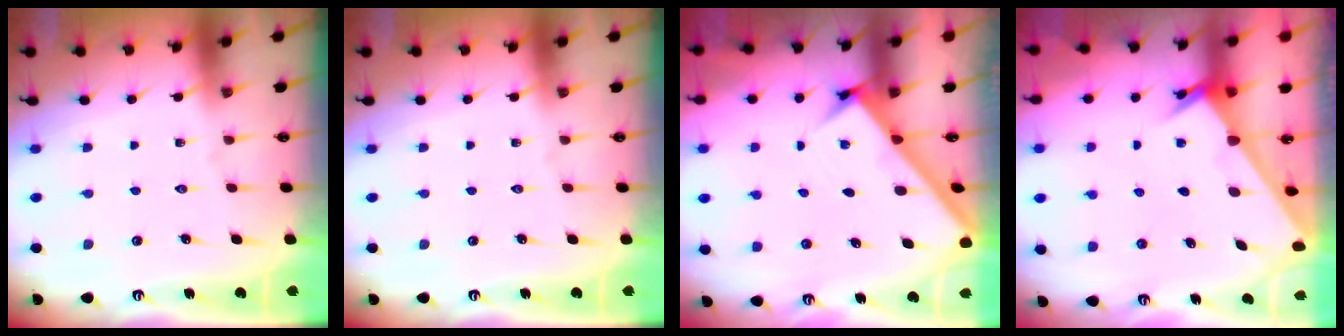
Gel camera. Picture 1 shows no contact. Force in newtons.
{"total": 0.0}
{"total": 3.2, "press": 3.1, "slide": 0.4}
{"total": 2.2, "press": 2.2, "slide": 0.2}